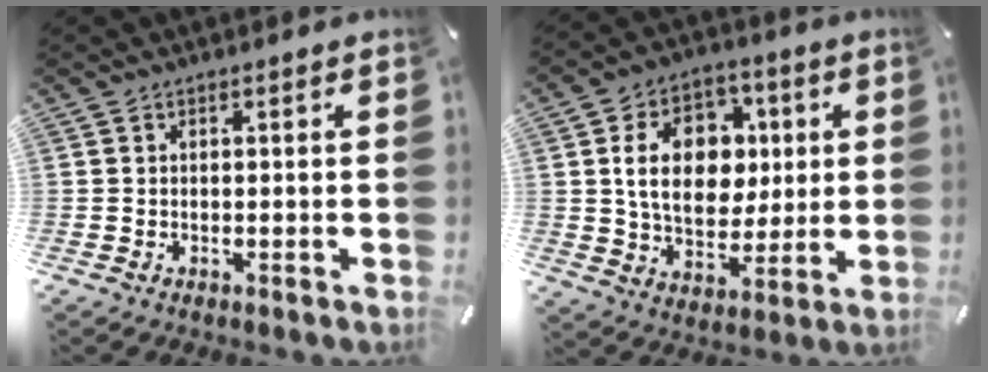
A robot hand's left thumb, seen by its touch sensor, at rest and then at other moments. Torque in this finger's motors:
{"motor_torque": [0.18, 2.14, 1.78, -0.99, 0.21]}